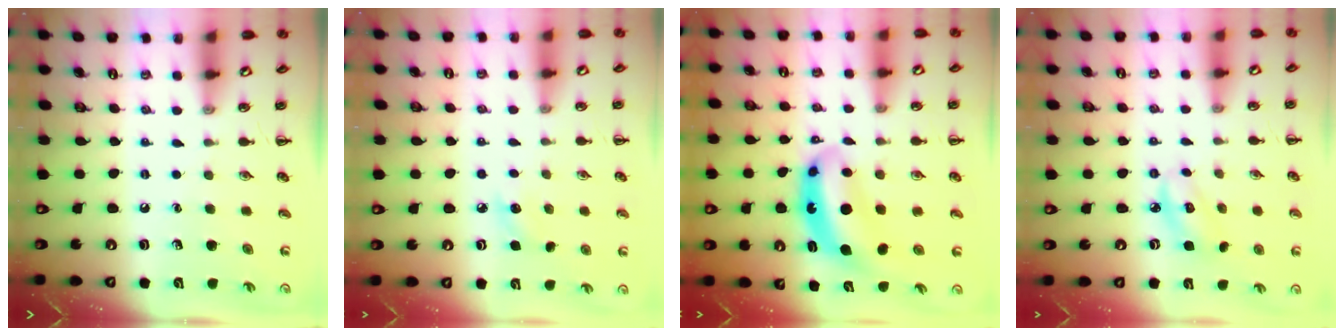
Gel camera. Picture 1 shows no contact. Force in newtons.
{"total": 6.6, "press": 6.3, "slide": 1.7}
{"total": 8.8, "press": 8.5, "slide": 2.1}
{"total": 3.8, "press": 3.8, "slide": 0.5}